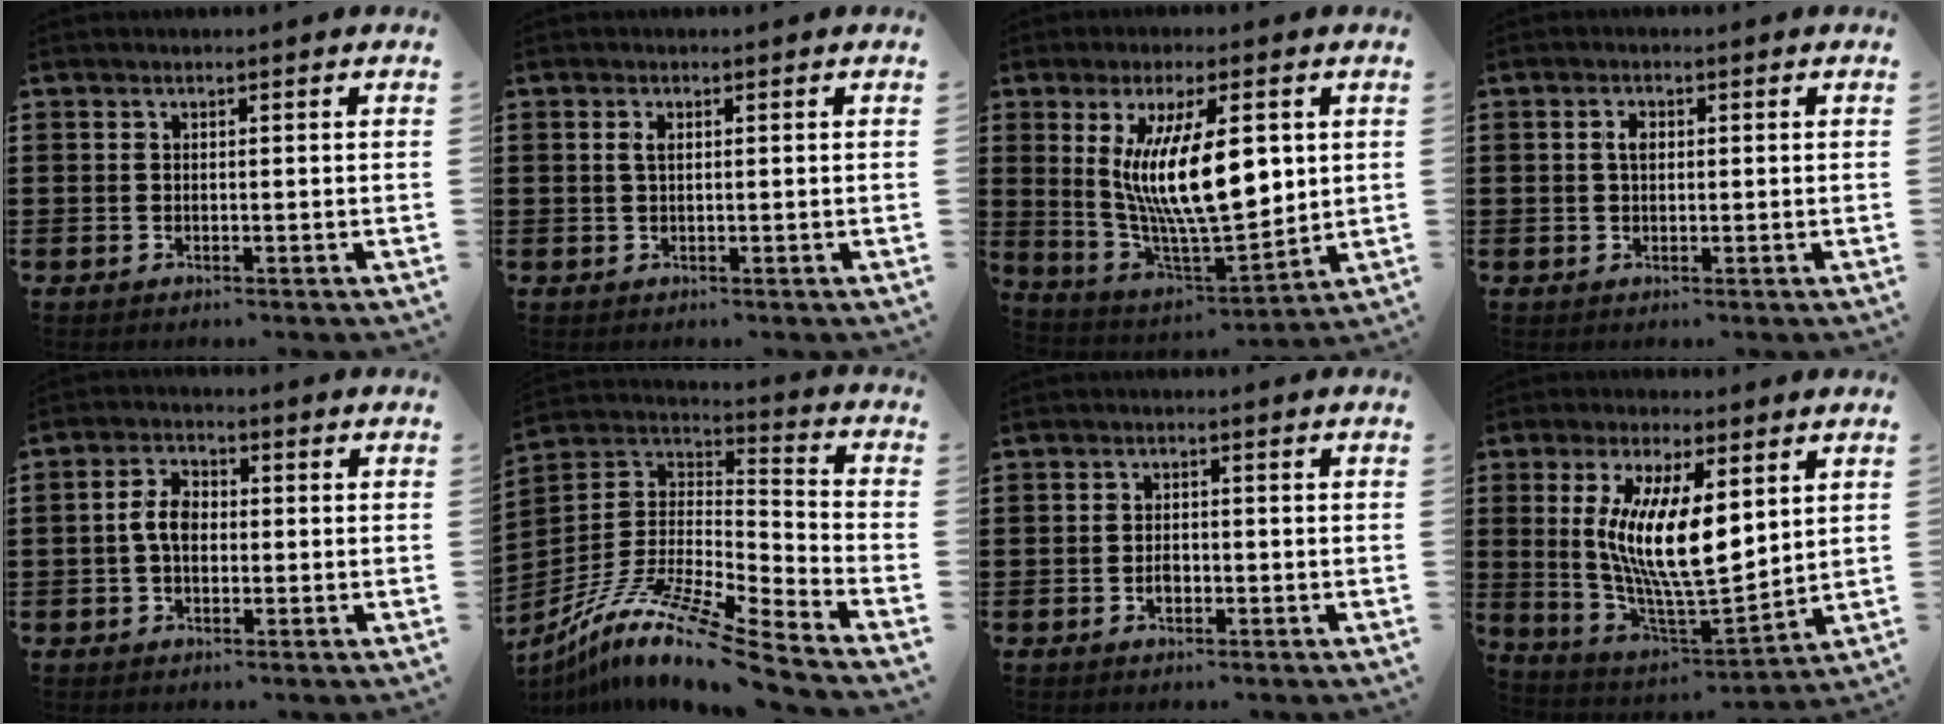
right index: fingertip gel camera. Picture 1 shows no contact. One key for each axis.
{"total": 1.5, "fx": 0.4, "fy": 0.6, "fz": 1.3, "tx": -0.028, "ty": 0.004, "tz": 0.005}
{"total": 15.2, "fx": 3.3, "fy": 5.5, "fz": 13.8, "tx": -0.269, "ty": -0.005, "tz": 0.053}
{"total": 2.1, "fx": 0.4, "fy": 1.2, "fz": 1.7, "tx": -0.036, "ty": 0.007, "tz": 0.006}
{"total": 4.4, "fx": -0.4, "fy": 2.6, "fz": 3.5, "tx": -0.076, "ty": 0.006, "tz": -0.010}
{"total": 12.4, "fx": -9.5, "fy": 1.1, "fz": 7.9, "tx": -0.161, "ty": 0.002, "tz": -0.188}
{"total": 1.9, "fx": -0.7, "fy": 1.1, "fz": 1.4, "tx": -0.027, "ty": 0.001, "tz": -0.014}
{"total": 12.6, "fx": 3.3, "fy": 4.2, "fz": 11.4, "tx": -0.239, "ty": -0.014, "tz": 0.060}